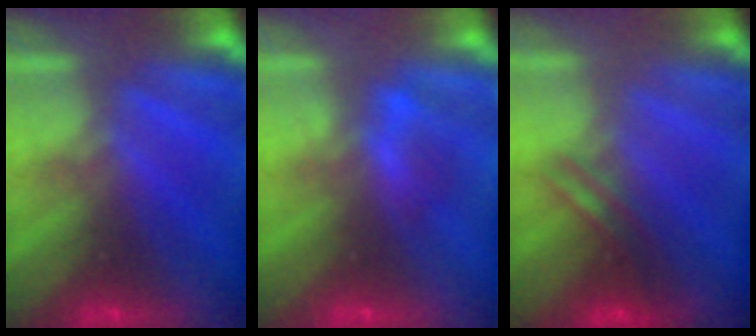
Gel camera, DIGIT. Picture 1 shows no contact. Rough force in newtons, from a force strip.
{"total": 2.2}
{"total": 2.6}